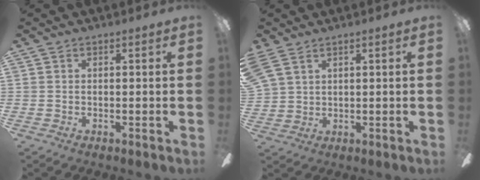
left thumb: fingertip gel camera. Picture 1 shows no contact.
{"total": 4.6, "force": [3.3, 2.6, 1.9], "torque": [-0.044, -0.001, 0.067]}